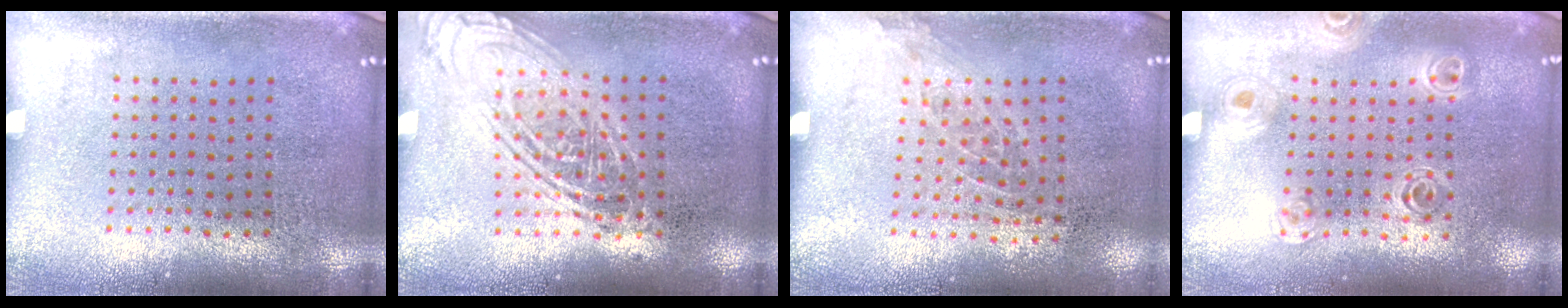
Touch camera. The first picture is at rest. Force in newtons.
{"total": 2.3, "press": 2.3, "slide": 0.2}
{"total": 0.9, "press": 0.7, "slide": 0.6}
{"total": 1.2, "press": 1.2, "slide": 0.3}